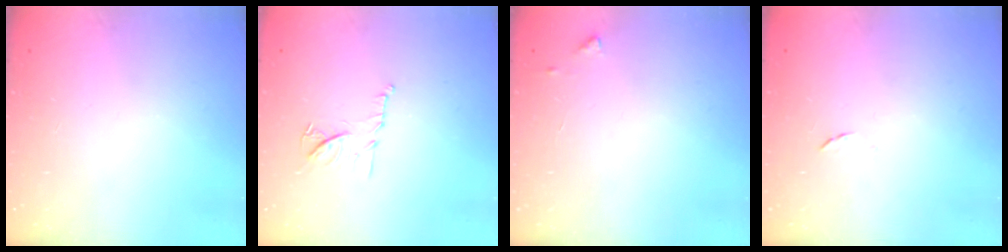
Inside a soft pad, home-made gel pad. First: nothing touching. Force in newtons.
{"total": 9.1, "press": 9.1, "slide": 0.2}
{"total": 4.5, "press": 4.4, "slide": 0.5}
{"total": 4.5, "press": 4.5, "slide": 0.5}